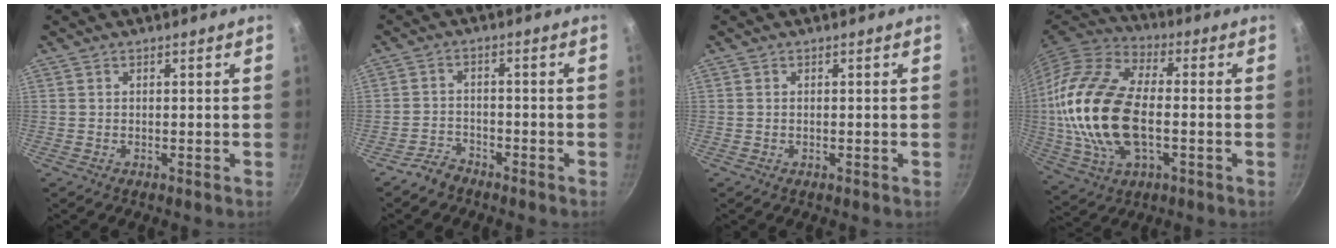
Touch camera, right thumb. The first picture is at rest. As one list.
[{"total": 3.6, "force": [-3.0, 1.7, 0.7], "torque": [-0.006, 0.037, -0.055]}, {"total": 0.0}, {"total": 22.1, "force": [-1.5, 12.3, 18.3], "torque": [-0.366, 0.022, -0.032]}]